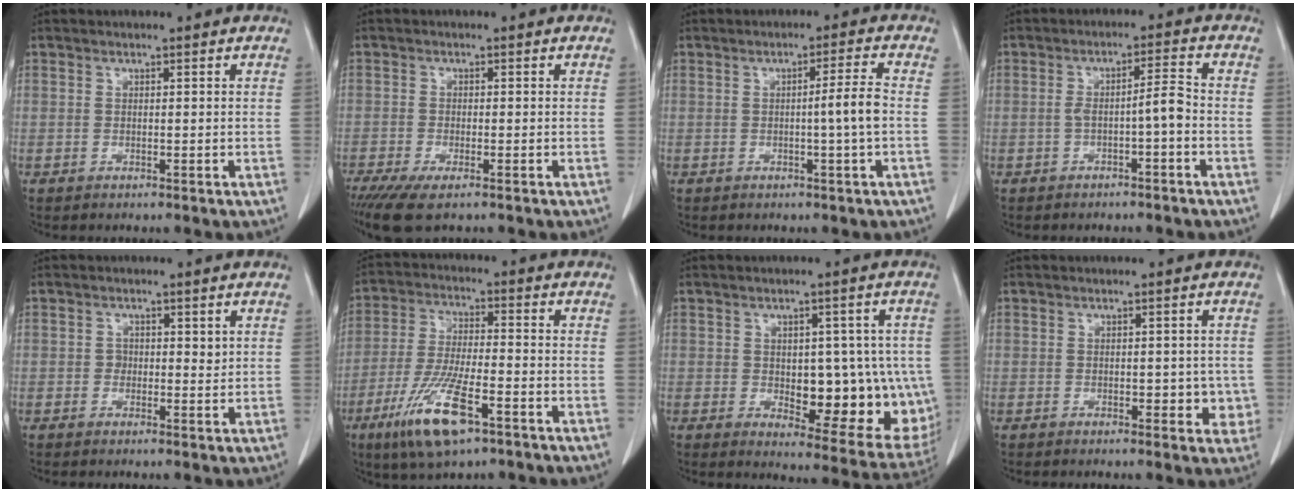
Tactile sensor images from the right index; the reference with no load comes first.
{"total": 6.5, "force": [-4.6, 1.5, 4.3], "torque": [-0.073, -0.018, -0.075]}
{"total": 4.4, "force": [-0.7, -1.1, 4.2], "torque": [-0.063, 0.001, -0.012]}
{"total": 3.8, "force": [-1.3, 0.1, 3.6], "torque": [-0.059, 0.020, -0.016]}
{"total": 2.0, "force": [0.6, 1.6, 1.0], "torque": [-0.008, 0.003, 0.008]}
{"total": 12.2, "force": [-6.6, 2.4, 10.0], "torque": [-0.203, -0.024, -0.117]}
{"total": 14.7, "force": [-1.3, 6.8, 13.0], "torque": [-0.134, 0.009, 0.009]}
{"total": 3.7, "force": [-0.7, 2.2, 3.0], "torque": [-0.021, 0.004, -0.003]}